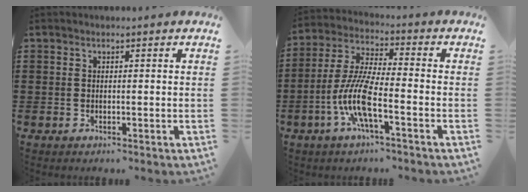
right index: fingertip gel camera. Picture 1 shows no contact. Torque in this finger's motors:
{"motor_torque": [2.14, 0.00, 1.05, 0.21]}